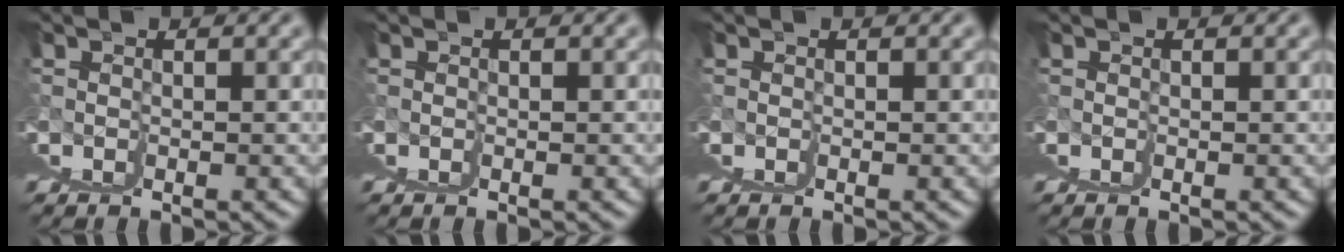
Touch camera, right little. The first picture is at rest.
{"total": 0.0}
{"total": 0.0}
{"total": 0.0}